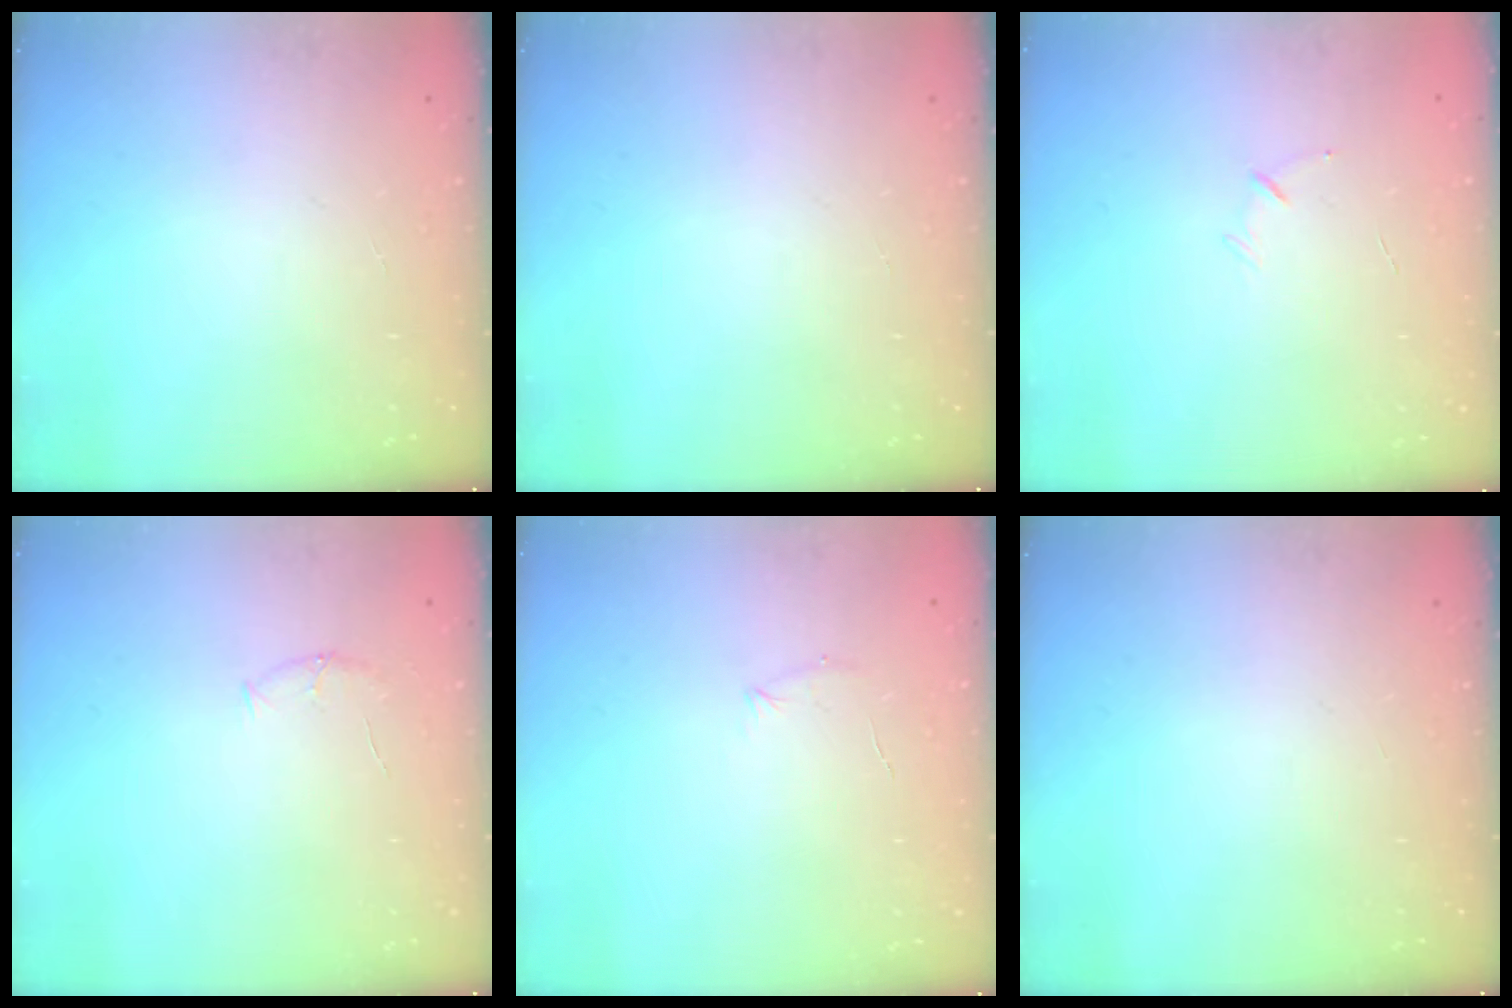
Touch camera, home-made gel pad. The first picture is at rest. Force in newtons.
{"total": 0.0}
{"total": 4.5, "press": 4.3, "slide": 1.3}
{"total": 4.7, "press": 4.4, "slide": 1.8}
{"total": 4.4, "press": 4.2, "slide": 1.1}
{"total": 0.0}